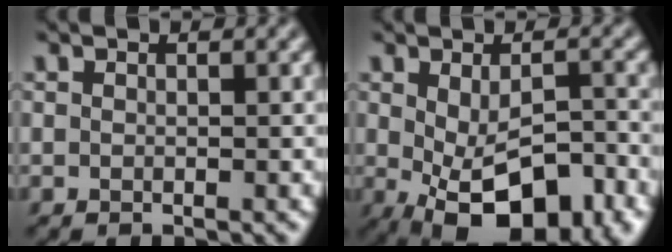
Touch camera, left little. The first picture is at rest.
{"total": 9.2, "force": [-3.4, 4.5, 7.3], "torque": [-0.134, -0.028, -0.037]}